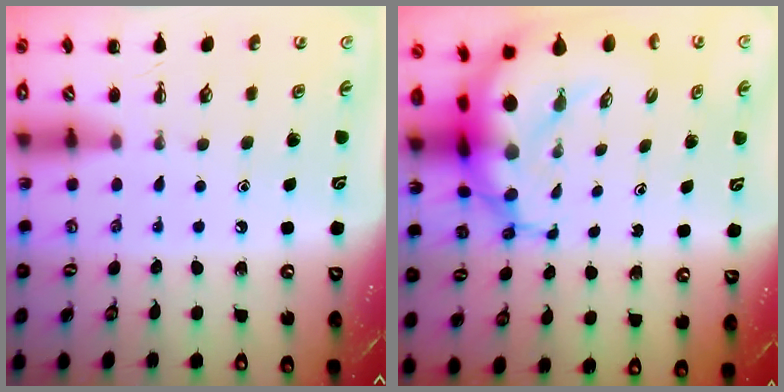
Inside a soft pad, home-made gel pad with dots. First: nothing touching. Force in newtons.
{"total": 10.8, "press": 10.4, "slide": 2.8}